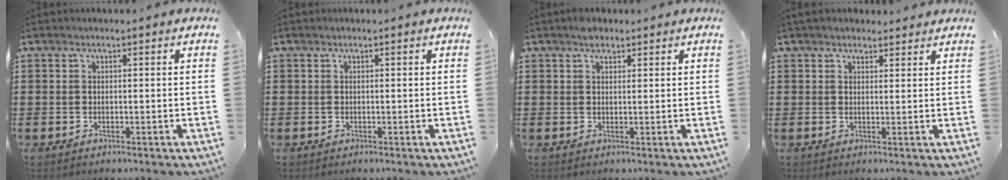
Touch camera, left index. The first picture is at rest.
{"total": 0.0}
{"total": 2.1, "force": [1.6, 1.0, 0.9], "torque": [-0.013, 0.000, 0.028]}
{"total": 2.5, "force": [2.2, 1.0, 0.5], "torque": [-0.017, 0.003, 0.042]}